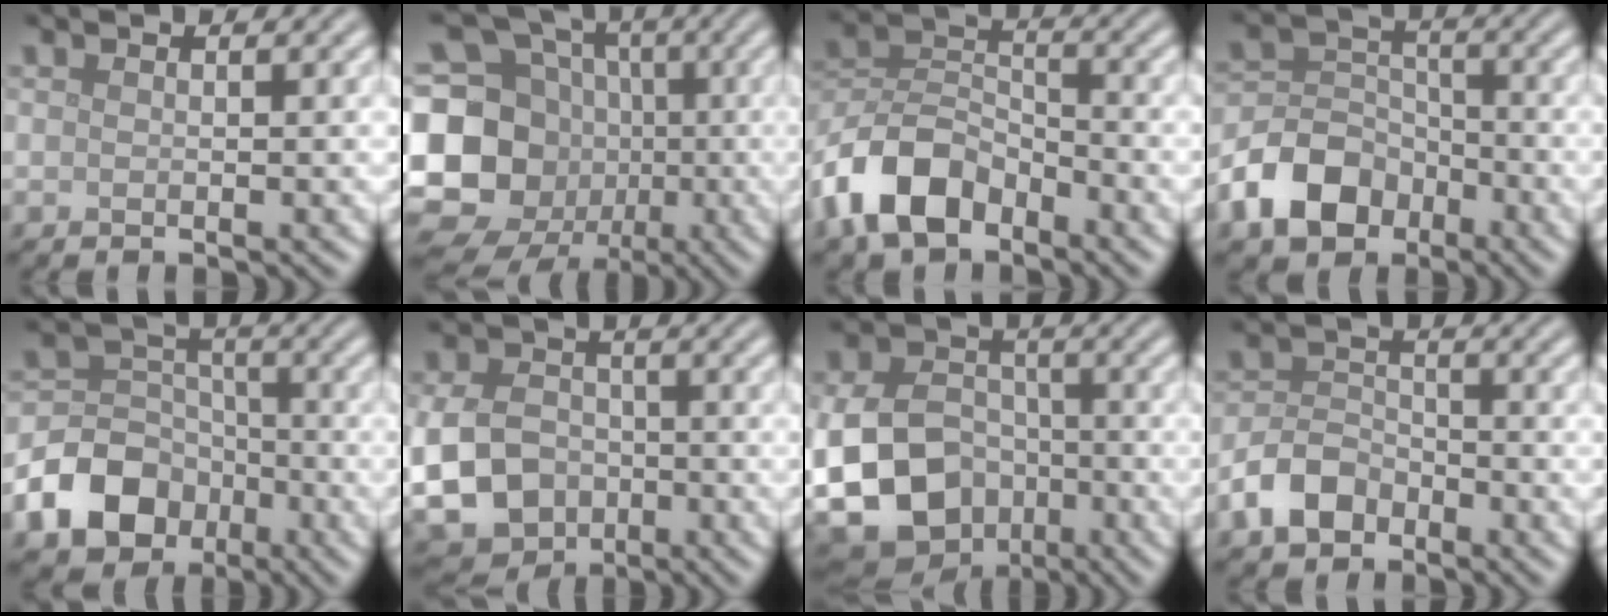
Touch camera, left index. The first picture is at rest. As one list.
[{"total": 17.5, "force": [-2.8, 15.7, 7.1], "torque": [-0.182, 0.009, -0.075]}, {"total": 7.8, "force": [-4.7, 4.6, 4.2], "torque": [-0.087, 0.005, -0.102]}, {"total": 6.6, "force": [-3.6, 4.6, 3.0], "torque": [-0.056, -0.001, -0.080]}, {"total": 9.7, "force": [-4.7, 7.5, 3.8], "torque": [-0.065, -0.013, -0.111]}, {"total": 9.7, "force": [-3.0, 7.8, 5.0], "torque": [-0.106, -0.028, -0.069]}, {"total": 17.4, "force": [-6.0, 14.4, 7.6], "torque": [-0.158, -0.048, -0.120]}, {"total": 4.1, "force": [-2.5, 2.6, 1.8], "torque": [-0.034, 0.002, -0.058]}]